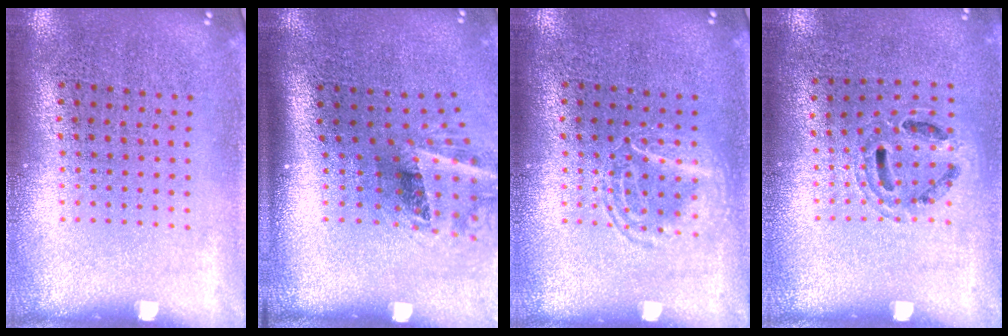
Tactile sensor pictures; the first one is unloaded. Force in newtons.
{"total": 1.9, "press": 1.2, "slide": 1.5}
{"total": 1.9, "press": 1.9, "slide": 0.3}
{"total": 0.8, "press": 0.8, "slide": 0.2}